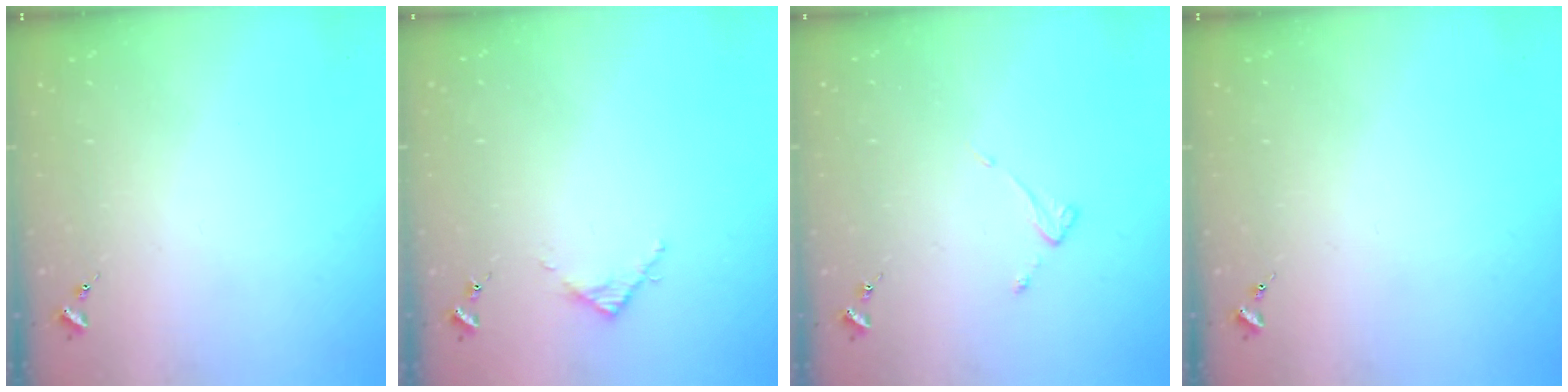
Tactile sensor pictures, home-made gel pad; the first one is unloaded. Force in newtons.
{"total": 2.8, "press": 2.8, "slide": 0.4}
{"total": 3.6, "press": 3.6, "slide": 0.3}
{"total": 0.0}